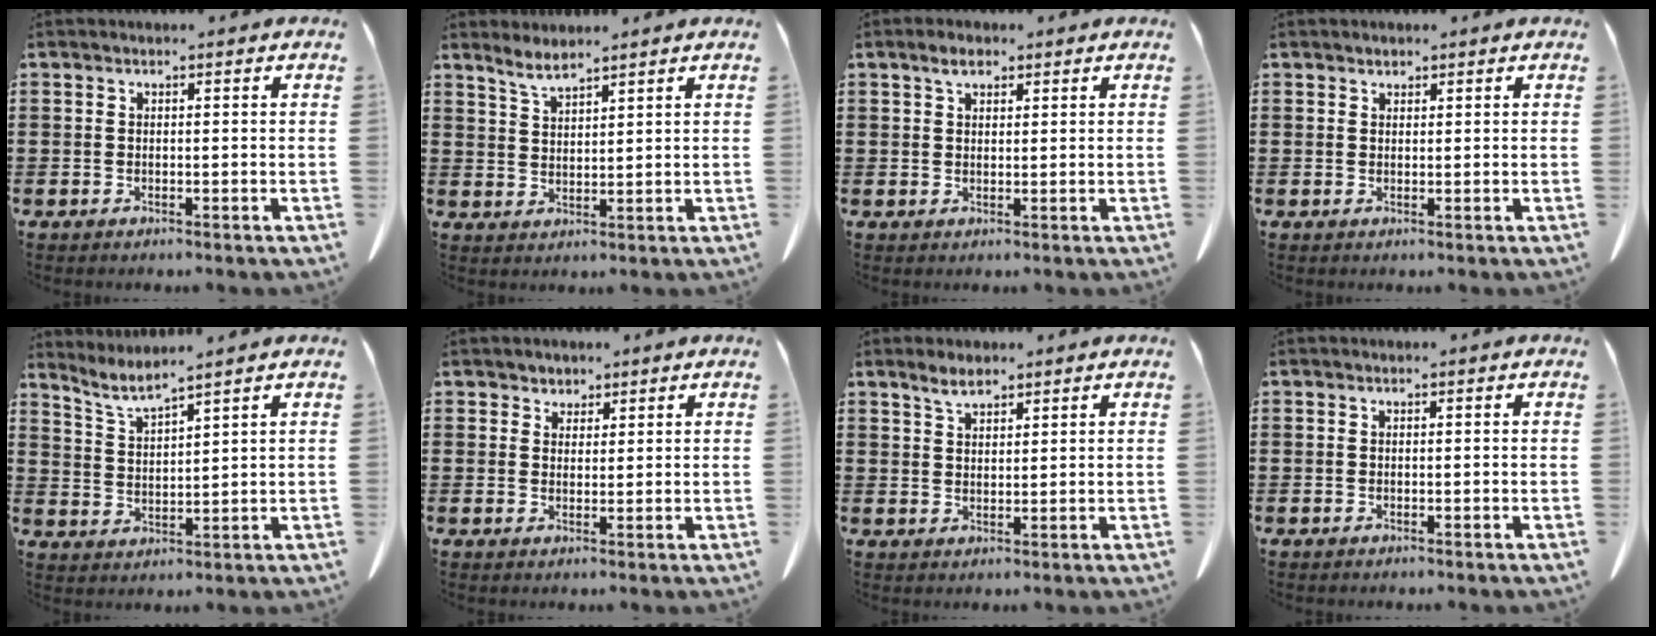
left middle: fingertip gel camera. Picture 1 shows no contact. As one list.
[{"total": 3.2, "force": [2.8, 0.4, 1.6], "torque": [-0.039, -0.005, 0.052]}, {"total": 2.6, "force": [1.8, 1.1, 1.5], "torque": [-0.026, 0.001, 0.033]}, {"total": 0.9, "force": [0.9, 0.4, 0.1], "torque": [-0.004, -0.001, 0.018]}, {"total": 4.2, "force": [3.6, -0.4, 2.1], "torque": [-0.053, -0.018, 0.064]}, {"total": 2.3, "force": [2.0, 1.3, 0.0], "torque": [-0.002, 0.001, 0.037]}, {"total": 3.2, "force": [2.5, 1.1, 1.7], "torque": [-0.032, -0.003, 0.046]}, {"total": 0.0}]